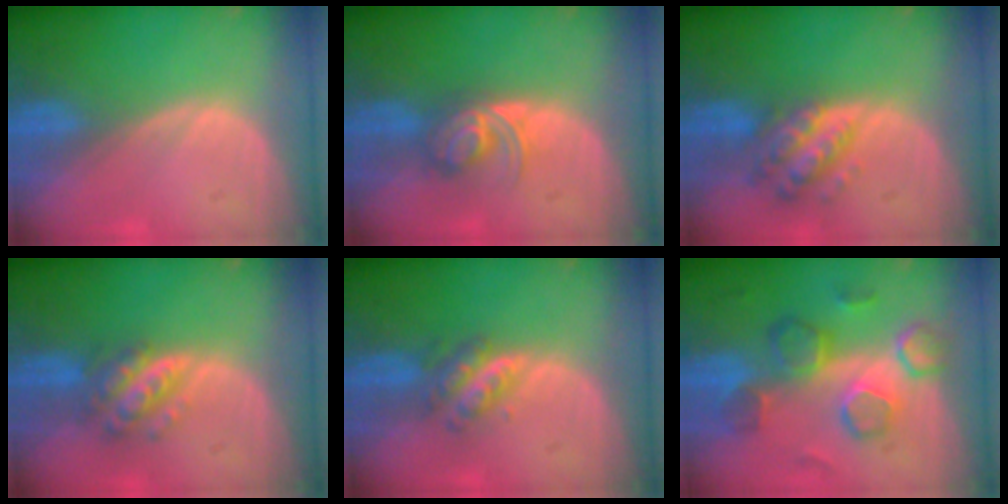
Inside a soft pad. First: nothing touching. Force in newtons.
{"total": 5.6, "press": 4.9, "slide": 2.8}
{"total": 6.5, "press": 5.8, "slide": 2.8}
{"total": 6.0, "press": 5.3, "slide": 2.8}
{"total": 4.7, "press": 4.3, "slide": 2.0}
{"total": 9.1, "press": 8.6, "slide": 3.0}